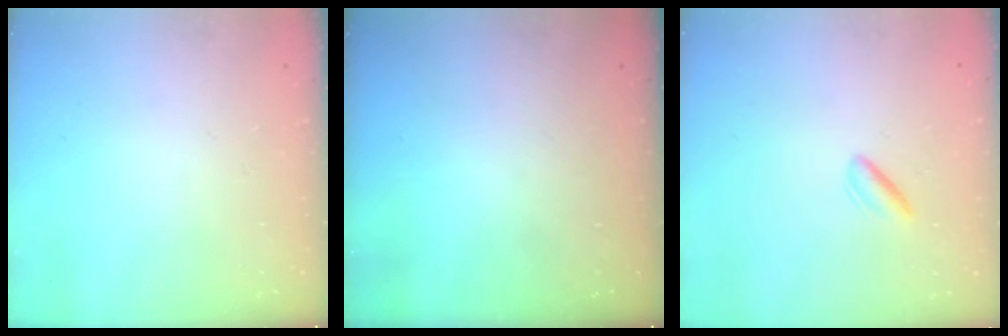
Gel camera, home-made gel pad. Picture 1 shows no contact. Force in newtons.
{"total": 0.0}
{"total": 1.0, "press": 0.8, "slide": 0.6}